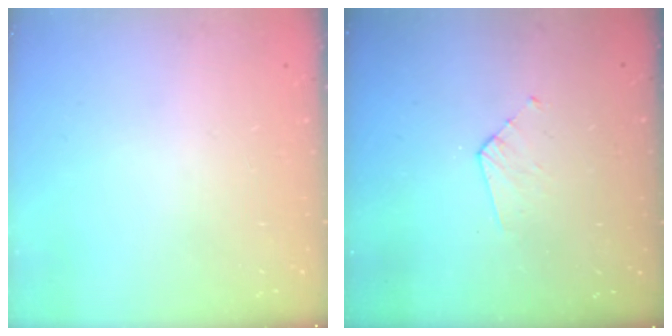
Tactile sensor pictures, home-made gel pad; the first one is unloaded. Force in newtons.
{"total": 3.8, "press": 3.8, "slide": 0.3}